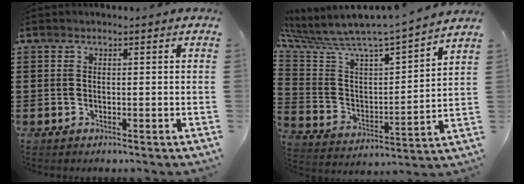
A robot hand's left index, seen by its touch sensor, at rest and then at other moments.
{"total": 5.8, "force": [5.6, 0.2, 1.7], "torque": [-0.067, -0.065, 0.083]}